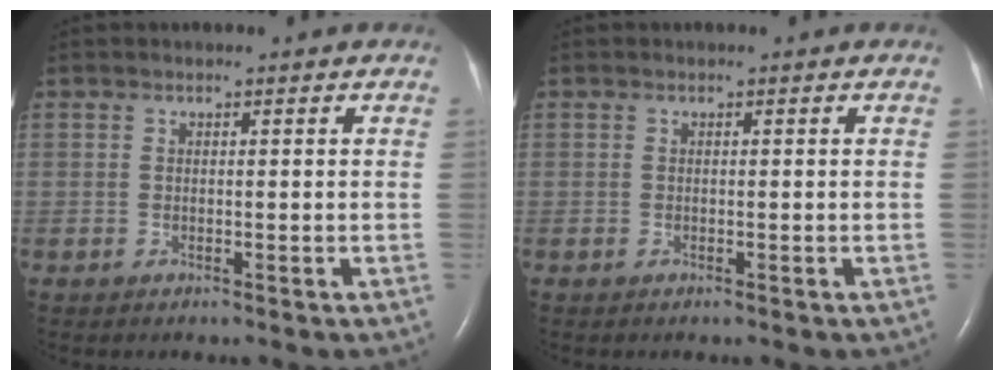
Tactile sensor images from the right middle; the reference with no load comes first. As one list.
[{"total": 0.0}]